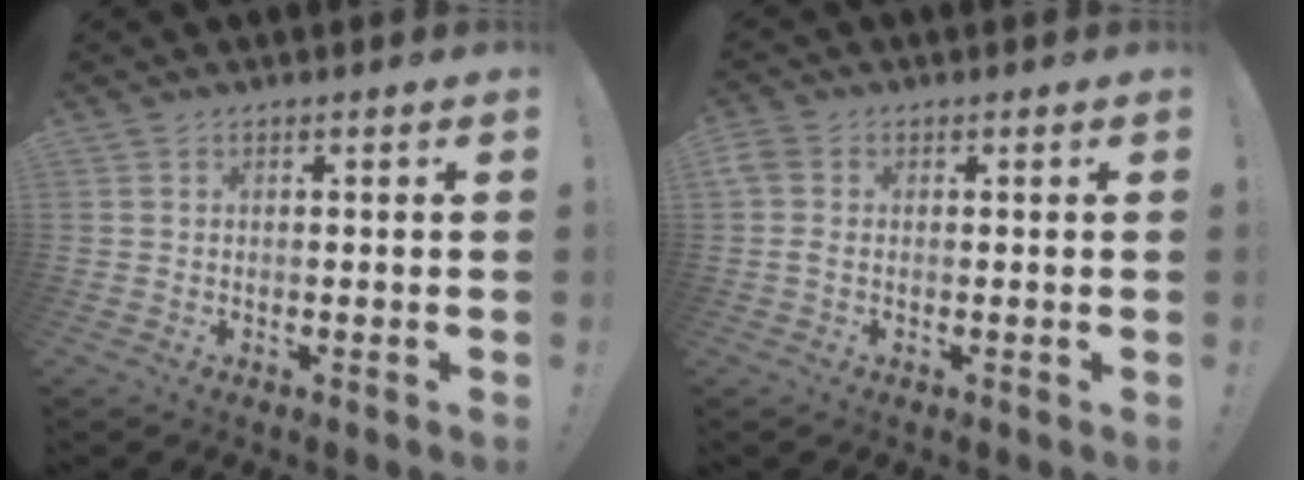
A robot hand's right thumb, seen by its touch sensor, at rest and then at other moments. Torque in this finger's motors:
{"motor_torque": [-0.07, 0.00, 0.44, -0.41, 0.16]}